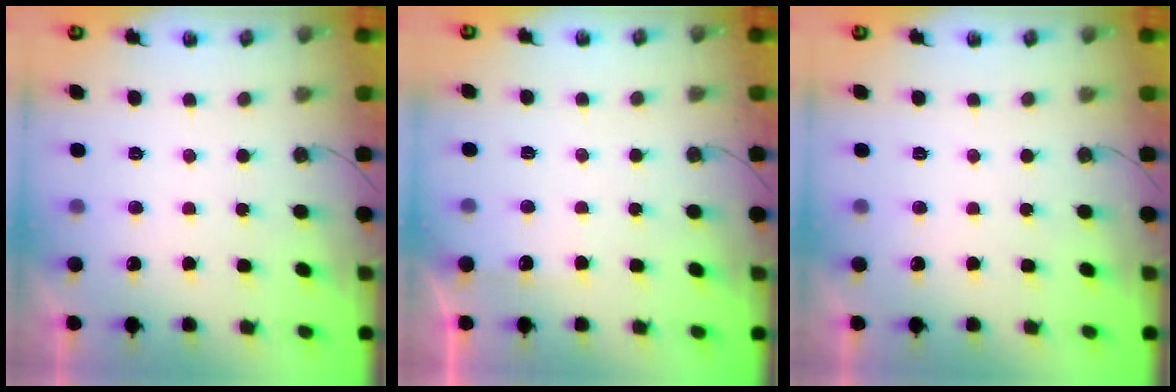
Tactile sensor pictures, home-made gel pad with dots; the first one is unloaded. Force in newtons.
{"total": 3.2, "press": 3.2, "slide": 0.4}
{"total": 0.0}